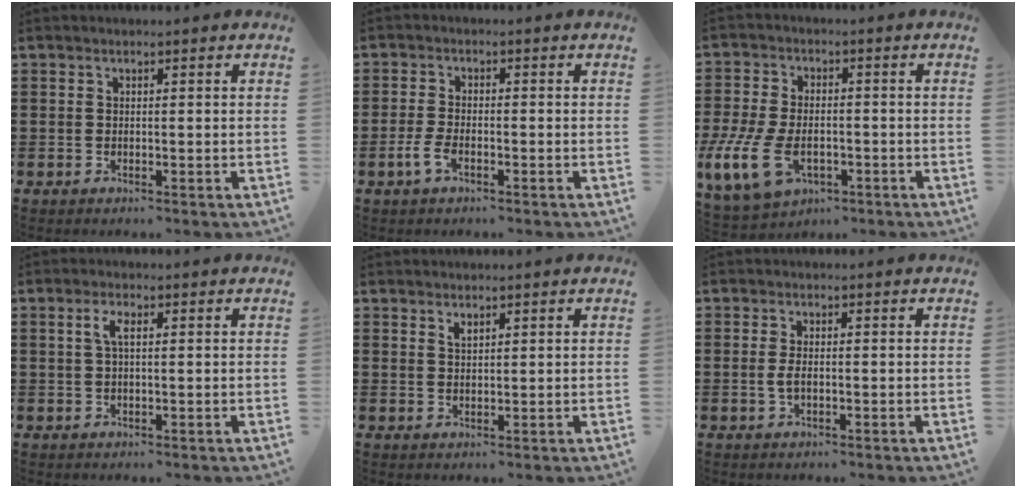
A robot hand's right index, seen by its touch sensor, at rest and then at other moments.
{"total": 3.0, "force": [-1.5, 1.2, 2.2], "torque": [-0.060, -0.004, -0.035]}
{"total": 8.1, "force": [-2.2, 4.4, 6.4], "torque": [-0.164, -0.013, -0.043]}
{"total": 2.6, "force": [0.6, 0.8, 2.4], "torque": [-0.049, 0.007, 0.008]}
{"total": 1.3, "force": [1.1, 0.5, 0.6], "torque": [-0.013, 0.002, 0.020]}
{"total": 1.9, "force": [-0.2, 0.7, 1.8], "torque": [-0.051, -0.007, -0.008]}